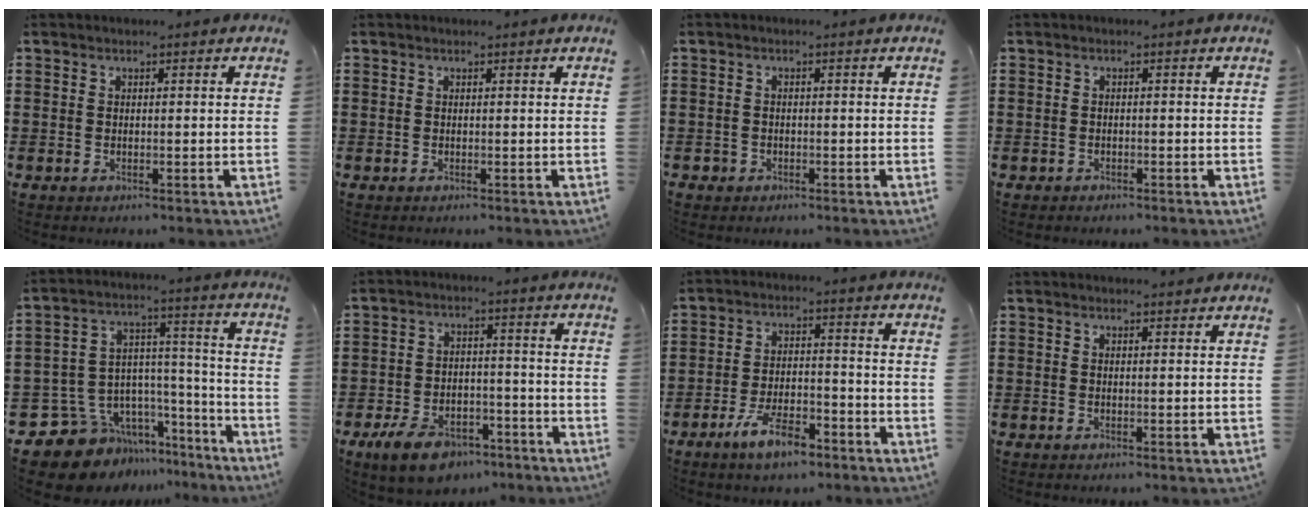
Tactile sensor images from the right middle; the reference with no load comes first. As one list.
[{"total": 0.0}, {"total": 1.0, "force": [-0.7, 0.7, 0.0], "torque": [-0.002, 0.003, -0.017]}, {"total": 0.6, "force": [-0.6, 0.2, 0.0], "torque": [-0.003, 0.000, -0.013]}, {"total": 10.7, "force": [-8.6, 6.1, 1.7], "torque": [-0.054, 0.012, -0.156]}, {"total": 6.7, "force": [-5.2, 2.8, 3.1], "torque": [-0.069, 0.010, -0.099]}, {"total": 7.4, "force": [-5.2, 2.3, 4.7], "torque": [-0.094, 0.005, -0.096]}, {"total": 0.8, "force": [0.8, 0.1, 0.2], "torque": [0.002, -0.004, 0.013]}]